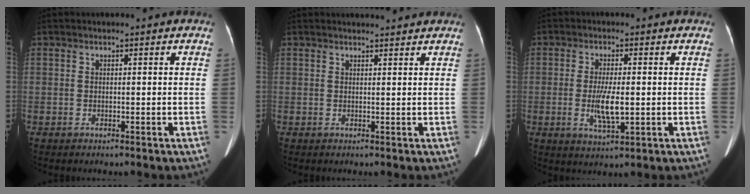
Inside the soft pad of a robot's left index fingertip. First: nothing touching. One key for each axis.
{"total": 3.1, "fx": 3.1, "fy": 0.1, "fz": 0.7, "tx": -0.013, "ty": 0.012, "tz": 0.037}
{"total": 5.3, "fx": -0.6, "fy": 1.1, "fz": 5.1, "tx": -0.105, "ty": -0.012, "tz": -0.009}